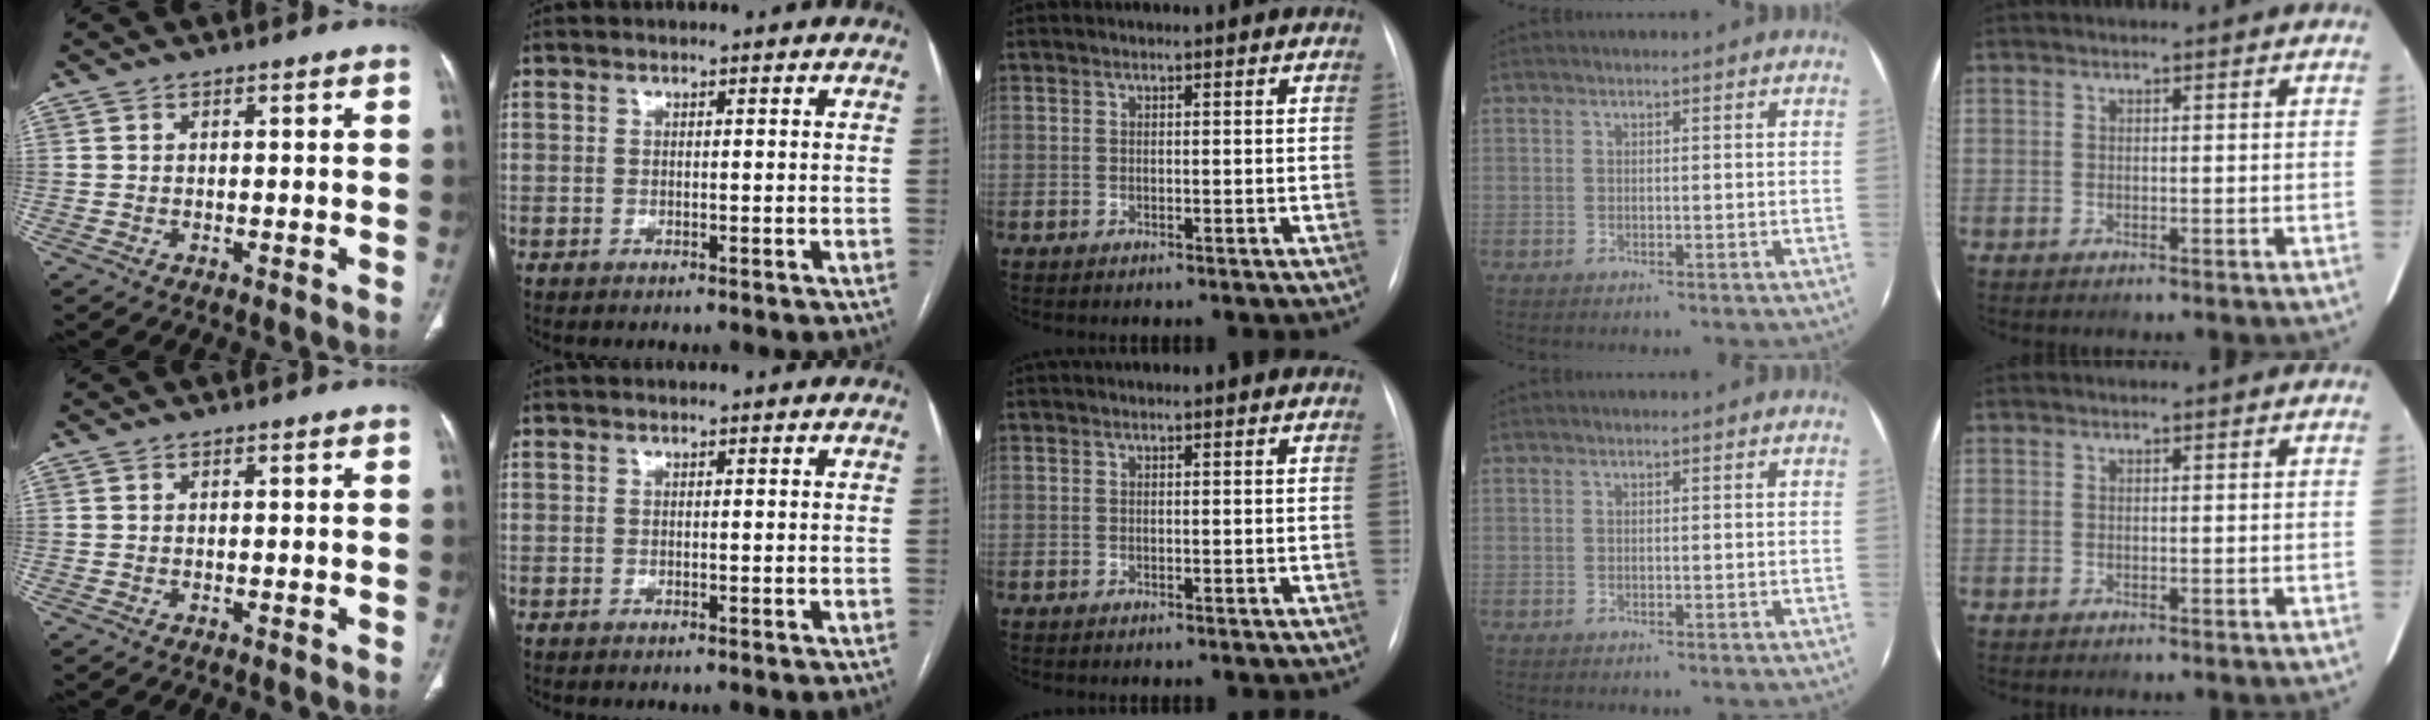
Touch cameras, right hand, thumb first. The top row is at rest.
{}